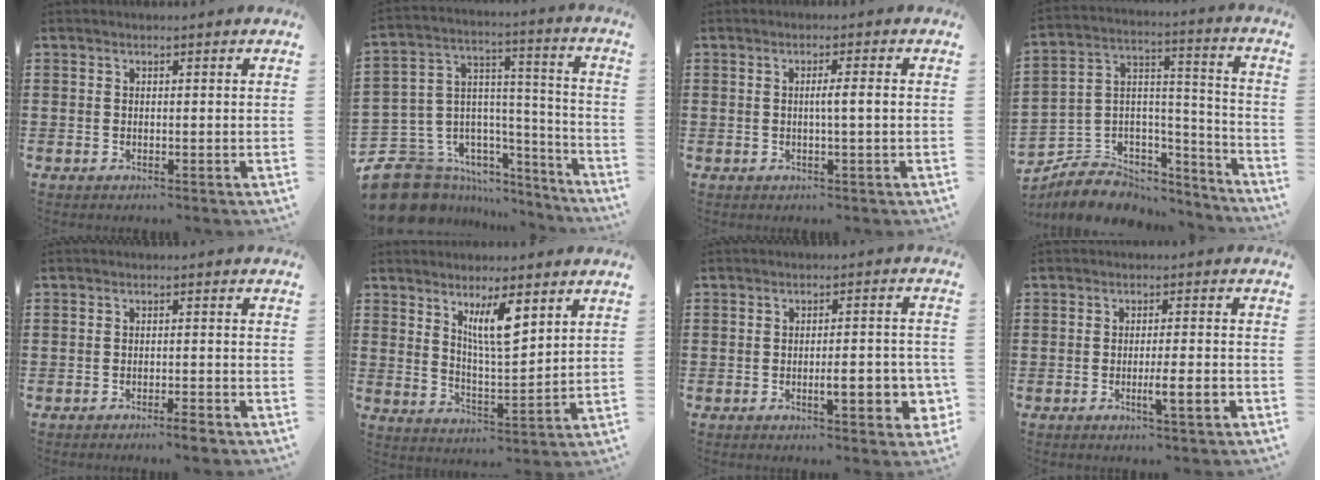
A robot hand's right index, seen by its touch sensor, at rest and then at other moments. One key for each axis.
{"total": 10.8, "fx": -7.9, "fy": 7.1, "fz": 1.7, "tx": -0.065, "ty": 0.002, "tz": -0.140}
{"total": 2.5, "fx": -0.1, "fy": -0.1, "fz": 2.5, "tx": -0.045, "ty": -0.004, "tz": -0.004}
{"total": 6.9, "fx": -5.6, "fy": 4.0, "fz": 0.6, "tx": -0.025, "ty": -0.002, "tz": -0.104}
{"total": 2.0, "fx": -1.7, "fy": 0.0, "fz": 1.0, "tx": -0.019, "ty": -0.001, "tz": -0.032}
{"total": 7.4, "fx": 4.1, "fy": 1.9, "fz": 5.9, "tx": -0.109, "ty": -0.007, "tz": 0.067}
{"total": 6.2, "fx": -1.8, "fy": 1.8, "fz": 5.7, "tx": -0.074, "ty": -0.005, "tz": -0.031}
{"total": 4.2, "fx": -1.6, "fy": 0.1, "fz": 3.9, "tx": -0.065, "ty": -0.007, "tz": -0.027}